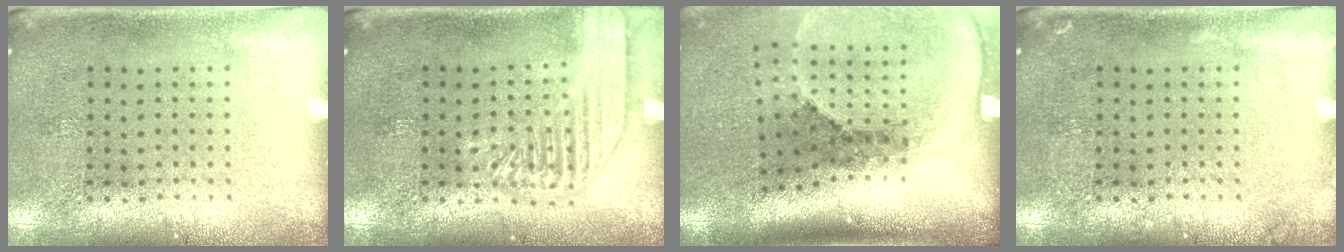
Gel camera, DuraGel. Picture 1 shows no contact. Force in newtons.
{"total": 1.9, "press": 1.8, "slide": 0.2}
{"total": 2.7, "press": 1.8, "slide": 2.0}
{"total": 0.7, "press": 0.7, "slide": 0.2}